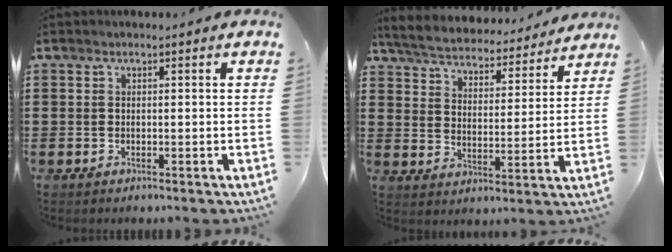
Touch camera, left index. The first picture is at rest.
{"total": 5.2, "force": [5.1, 0.3, 0.8], "torque": [-0.044, -0.037, 0.085]}